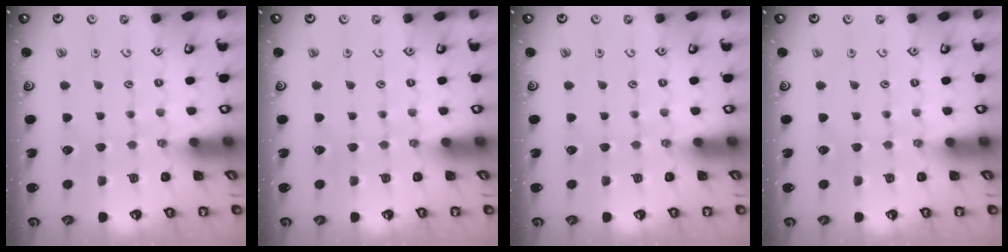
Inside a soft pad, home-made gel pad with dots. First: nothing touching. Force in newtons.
{"total": 0.0}
{"total": 0.0}
{"total": 0.0}